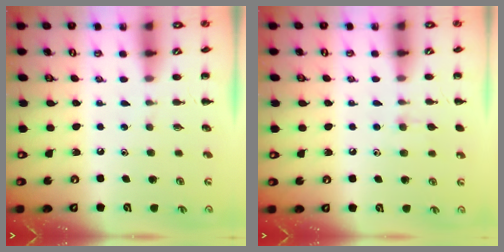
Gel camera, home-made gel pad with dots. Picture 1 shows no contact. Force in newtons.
{"total": 5.7, "press": 5.6, "slide": 1.4}